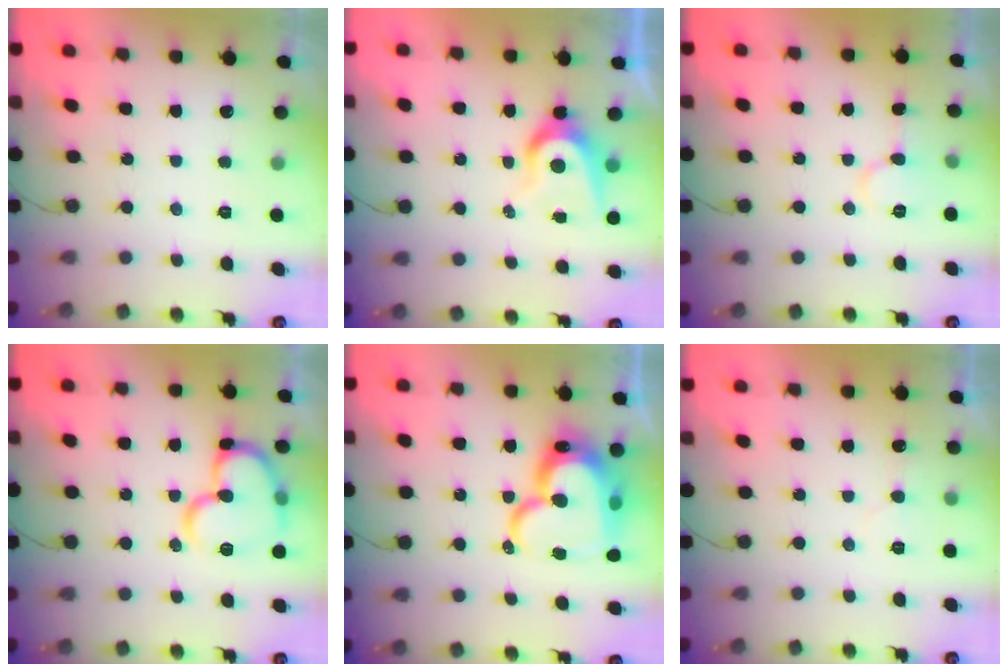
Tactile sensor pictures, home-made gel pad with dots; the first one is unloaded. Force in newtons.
{"total": 7.1, "press": 7.1, "slide": 0.5}
{"total": 6.8, "press": 6.8, "slide": 0.3}
{"total": 17.2, "press": 17.1, "slide": 2.0}
{"total": 25.1, "press": 25.0, "slide": 1.9}
{"total": 4.0, "press": 4.0, "slide": 0.3}